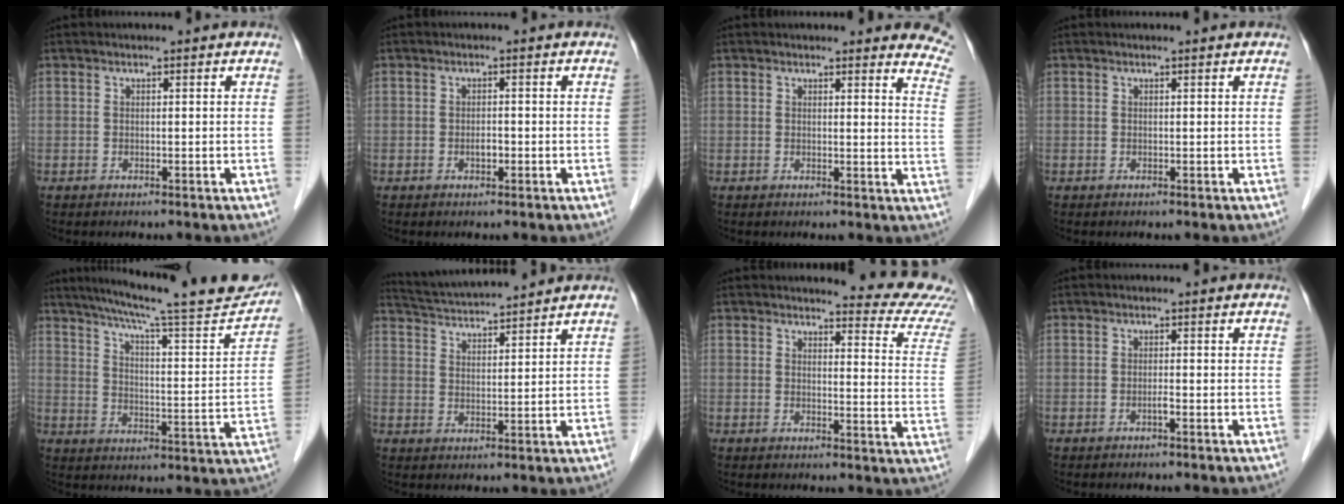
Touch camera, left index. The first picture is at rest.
{"total": 1.1, "force": [-0.5, 0.5, 0.9], "torque": [-0.018, 0.001, -0.007]}
{"total": 9.2, "force": [8.6, 1.6, 2.8], "torque": [-0.001, -0.046, 0.057]}
{"total": 0.6, "force": [0.6, 0.0, 0.1], "torque": [-0.007, 0.000, 0.006]}
{"total": 23.3, "force": [20.7, 1.4, 10.6], "torque": [-0.164, -0.034, 0.270]}
{"total": 10.8, "force": [10.2, -0.3, 3.5], "torque": [-0.073, 0.026, 0.164]}
{"total": 11.4, "force": [11.2, -0.2, 1.8], "torque": [-0.006, -0.092, 0.099]}
{"total": 0.6, "force": [-0.4, -0.1, 0.5], "torque": [-0.009, 0.001, -0.007]}